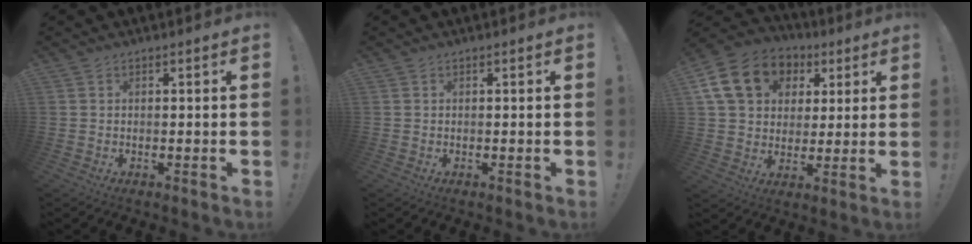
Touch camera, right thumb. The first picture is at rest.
{"total": 0.0}
{"total": 18.0, "force": [6.8, 14.0, 9.2], "torque": [-0.133, -0.020, 0.138]}